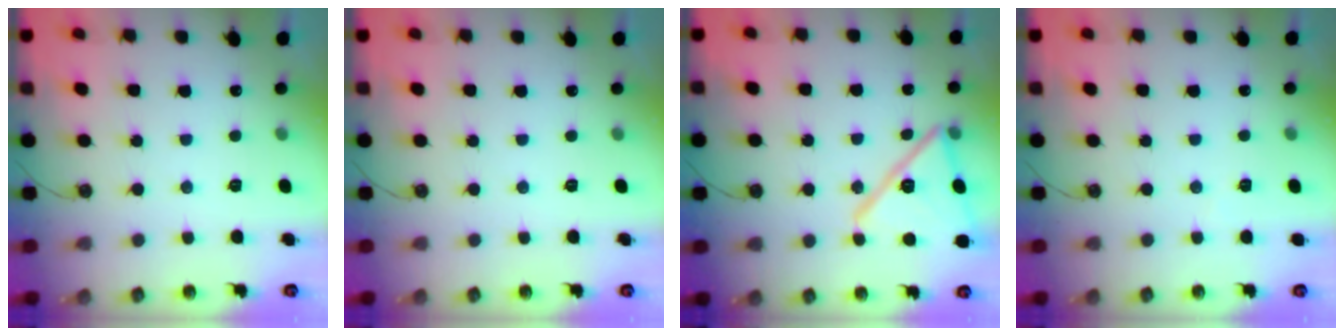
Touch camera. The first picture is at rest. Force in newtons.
{"total": 0.0}
{"total": 17.6, "press": 17.5, "slide": 0.9}
{"total": 1.6, "press": 1.4, "slide": 0.7}